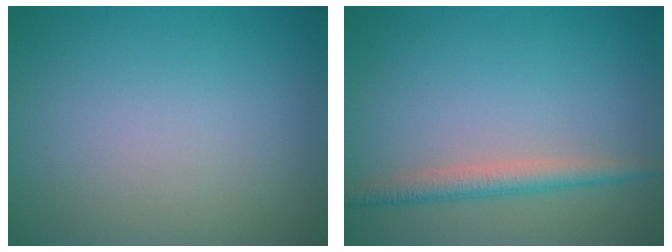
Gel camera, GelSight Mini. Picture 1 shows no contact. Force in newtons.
{"total": 2.4, "press": 2.4, "slide": 0.1}